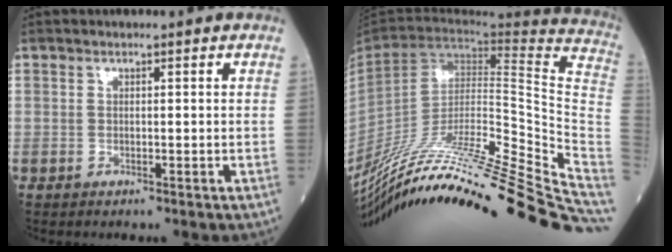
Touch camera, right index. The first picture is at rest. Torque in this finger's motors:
{"motor_torque": [-1.05, -1.09, 0.30, 0.08]}